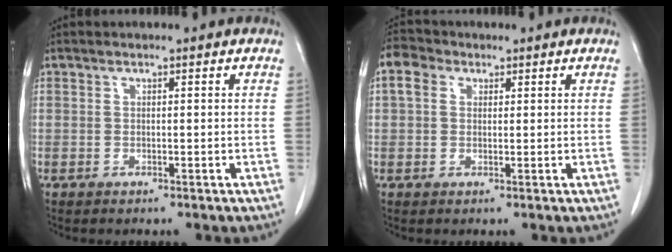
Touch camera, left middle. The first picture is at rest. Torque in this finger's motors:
{"motor_torque": [0.69, -0.71, 0.29, 0.05]}